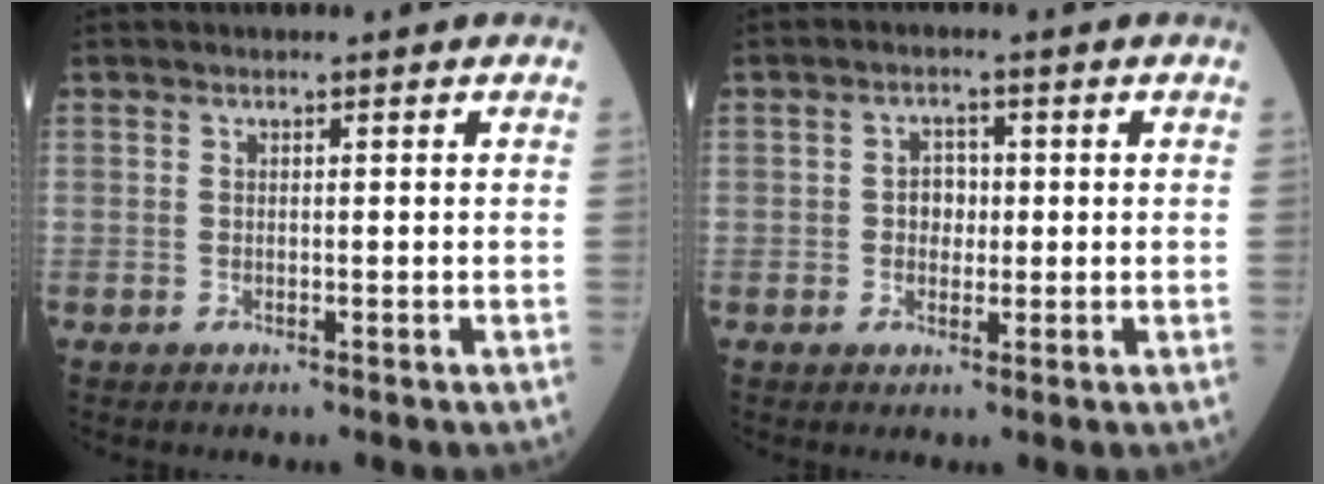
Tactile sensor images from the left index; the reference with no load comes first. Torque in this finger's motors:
{"motor_torque": [0.10, -0.05, 0.01, 0.01]}